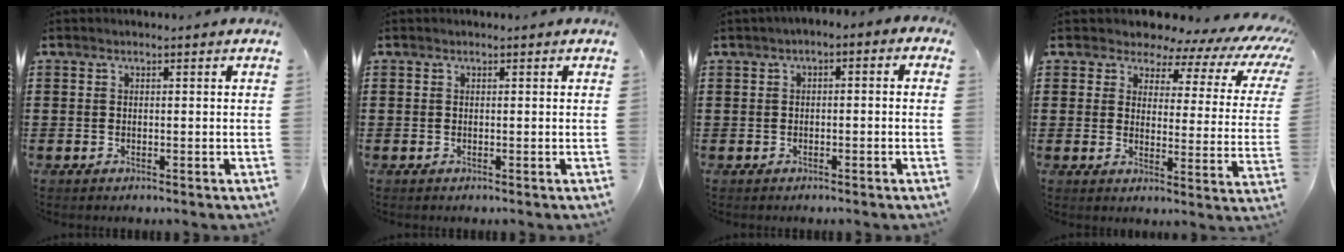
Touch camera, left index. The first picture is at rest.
{"total": 0.0}
{"total": 1.8, "force": [-1.5, 0.6, 0.8], "torque": [-0.024, 0.003, -0.035]}
{"total": 5.3, "force": [4.5, 2.1, 1.9], "torque": [-0.048, -0.033, 0.072]}